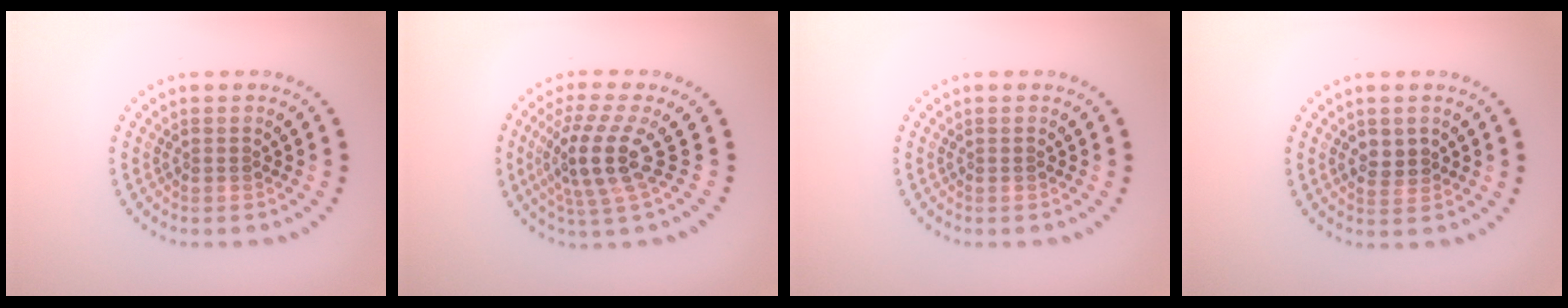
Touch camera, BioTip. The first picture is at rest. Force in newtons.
{"total": 4.4, "press": 3.4, "slide": 2.8}
{"total": 0.0}
{"total": 1.9, "press": 1.8, "slide": 0.5}